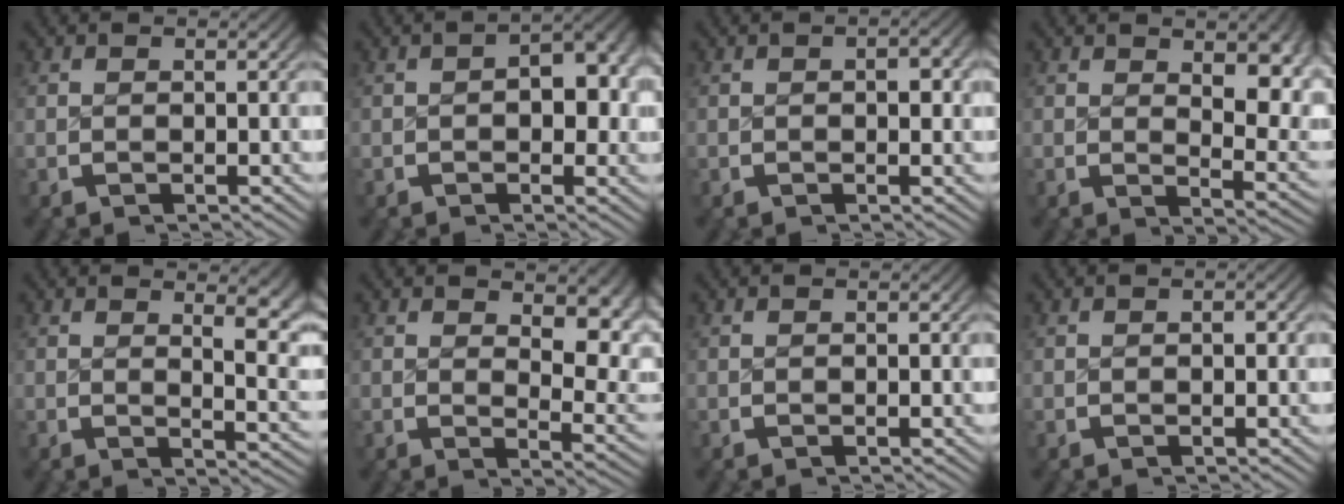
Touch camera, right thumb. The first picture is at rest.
{"total": 4.6, "force": [-0.2, 2.7, 3.8], "torque": [-0.055, -0.013, 0.000]}
{"total": 1.5, "force": [-0.1, 0.9, 1.2], "torque": [-0.021, -0.005, -0.002]}
{"total": 5.0, "force": [1.9, 2.3, 4.0], "torque": [-0.043, -0.015, 0.031]}
{"total": 4.8, "force": [1.4, 1.8, 4.2], "torque": [-0.035, -0.012, 0.024]}
{"total": 5.5, "force": [1.7, 2.9, 4.3], "torque": [-0.042, -0.018, 0.034]}
{"total": 0.0}
{"total": 0.6, "force": [-0.1, 0.5, 0.4], "torque": [-0.008, -0.004, -0.002]}